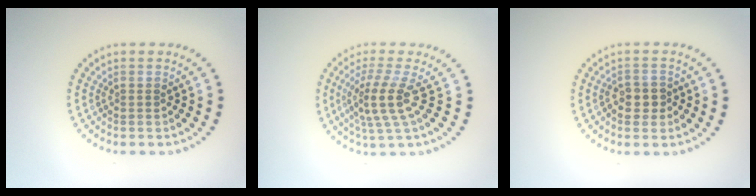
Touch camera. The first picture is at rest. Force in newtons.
{"total": 3.7, "press": 3.0, "slide": 2.3}
{"total": 1.9, "press": 1.8, "slide": 0.5}